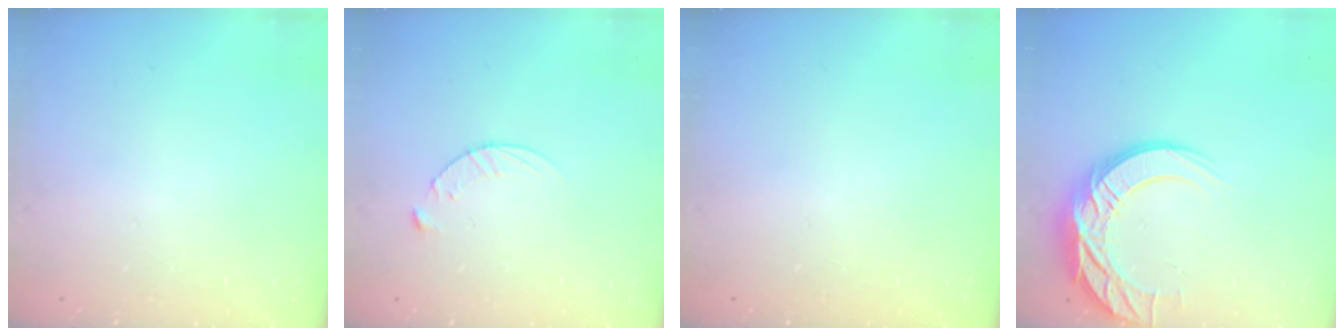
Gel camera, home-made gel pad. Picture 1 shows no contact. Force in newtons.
{"total": 5.4, "press": 5.4, "slide": 0.5}
{"total": 0.0}
{"total": 14.6, "press": 14.6, "slide": 1.0}